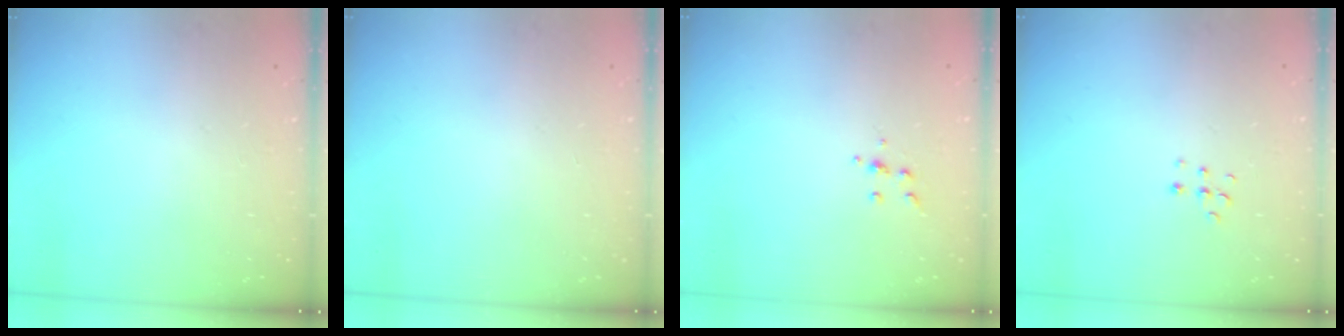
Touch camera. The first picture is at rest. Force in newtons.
{"total": 0.0}
{"total": 4.0, "press": 3.9, "slide": 0.9}
{"total": 4.4, "press": 4.4, "slide": 0.3}